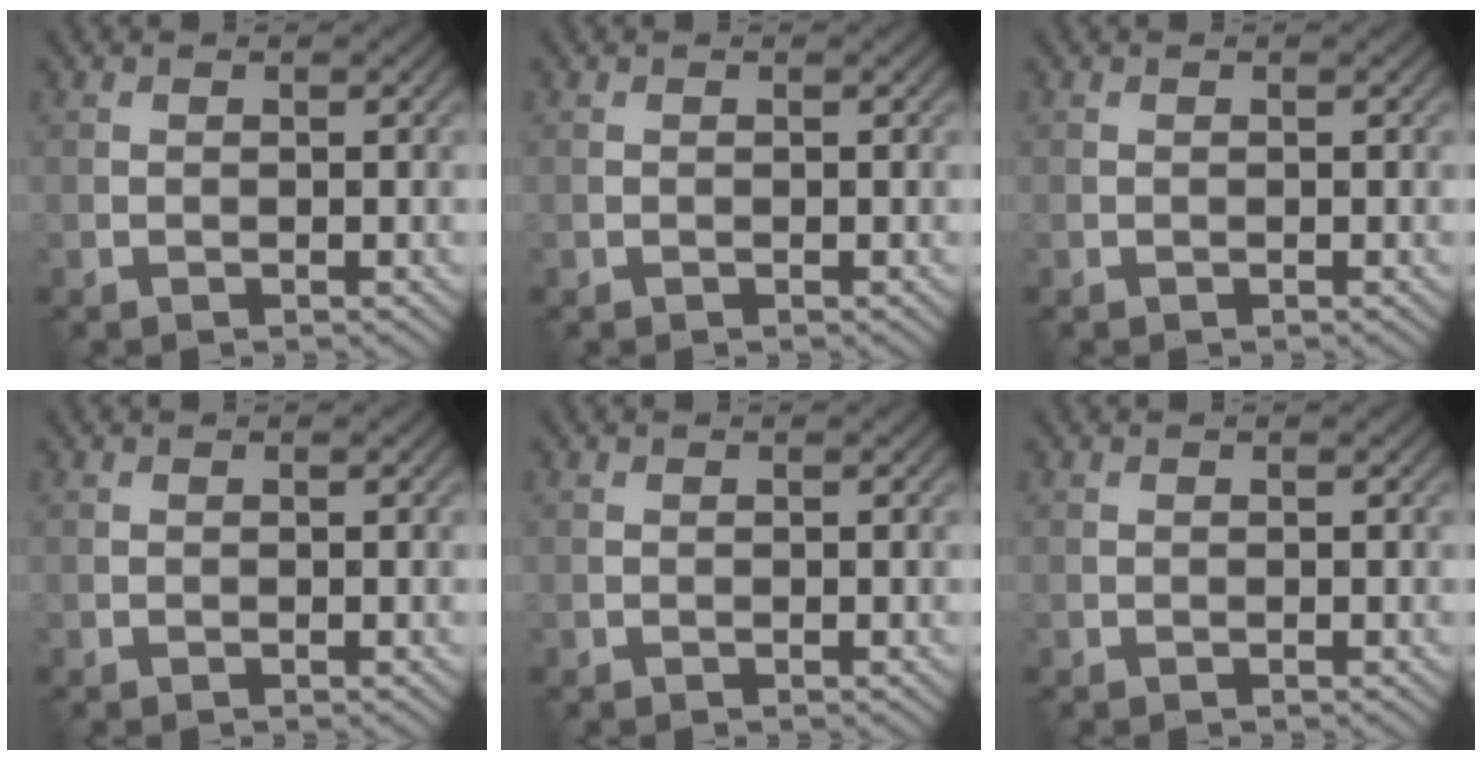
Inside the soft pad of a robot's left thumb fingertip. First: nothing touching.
{"total": 0.0}
{"total": 0.0}
{"total": 0.0}
{"total": 0.0}
{"total": 0.0}